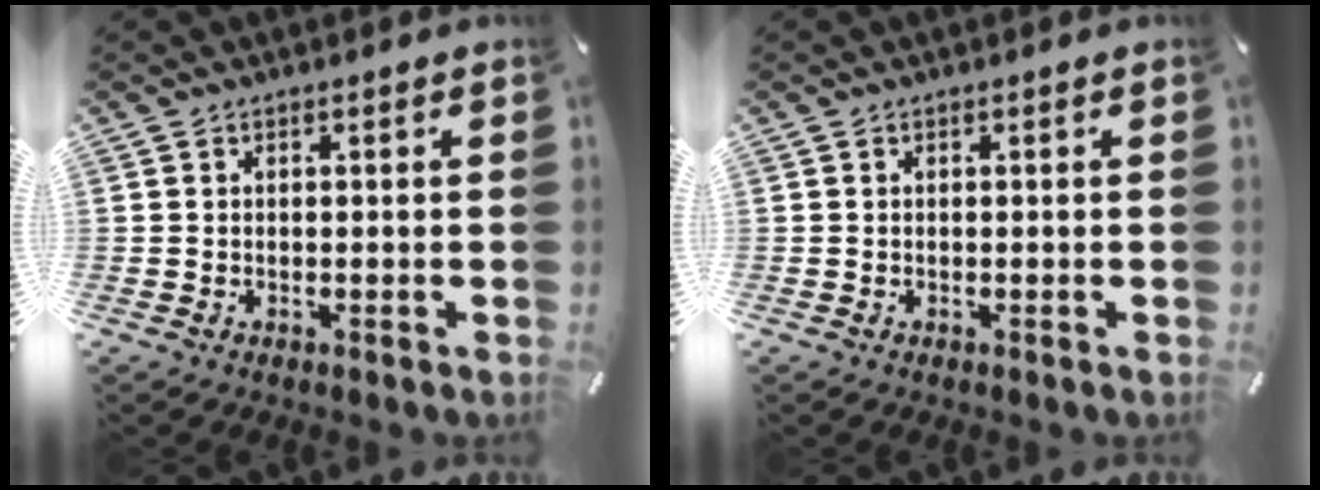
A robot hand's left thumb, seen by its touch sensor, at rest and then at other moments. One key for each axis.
{"total": 0.0}